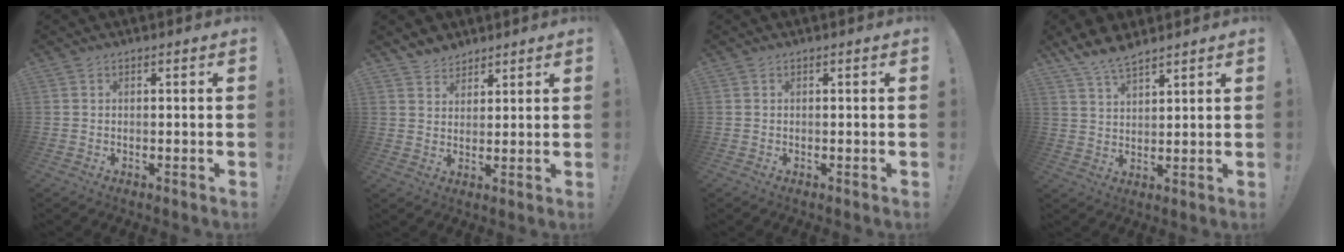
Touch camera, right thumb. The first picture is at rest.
{"total": 5.0, "force": [4.3, 2.6, 0.5], "torque": [-0.009, -0.027, 0.081]}
{"total": 0.0}
{"total": 7.1, "force": [6.2, 2.0, 2.9], "torque": [-0.055, -0.032, 0.115]}